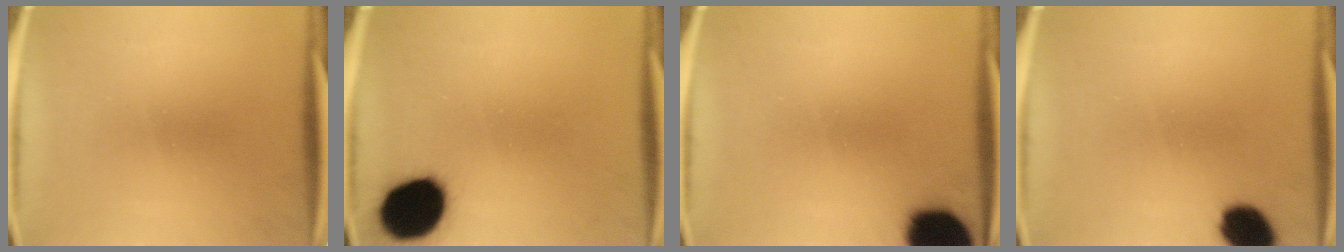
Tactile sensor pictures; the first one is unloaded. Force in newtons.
{"total": 13.0}
{"total": 17.2}
{"total": 8.7}